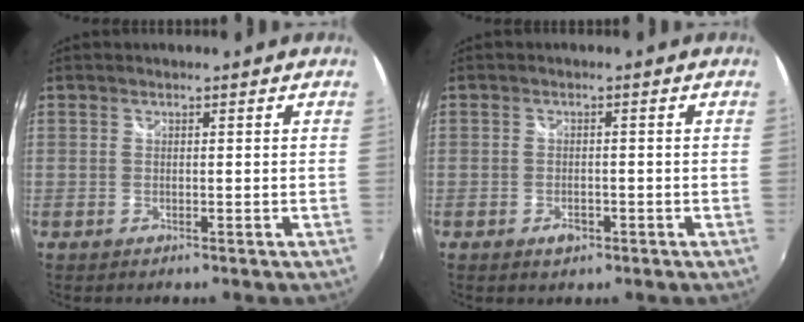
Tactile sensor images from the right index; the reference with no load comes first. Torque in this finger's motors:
{"motor_torque": [0.00, -0.04, 0.00, 0.00]}